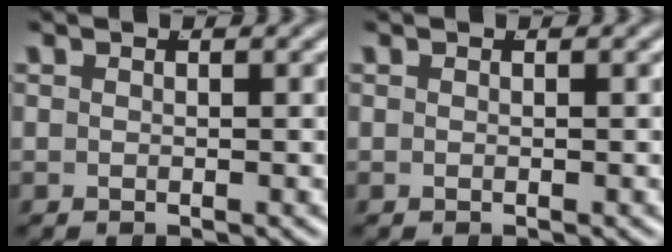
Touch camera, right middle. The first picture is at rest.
{"total": 0.0}